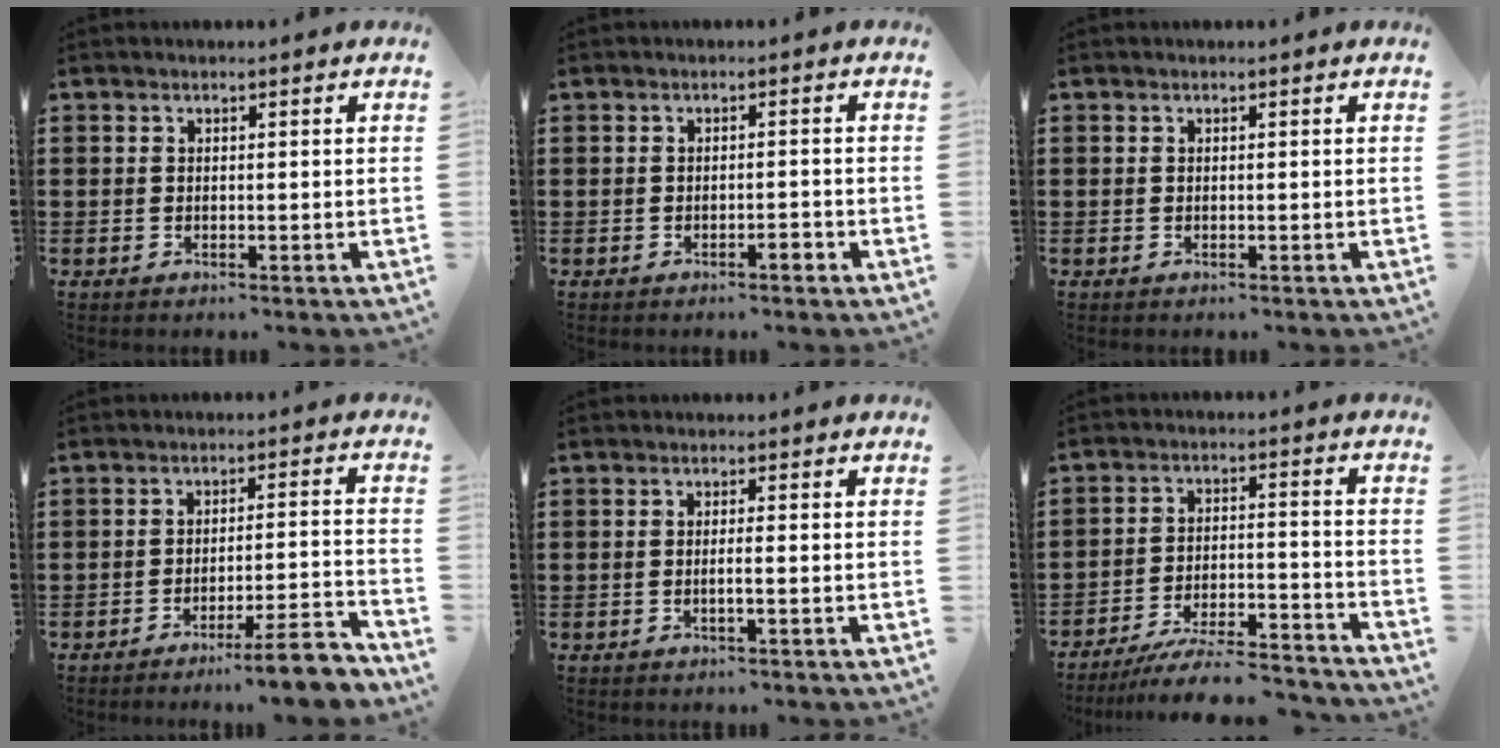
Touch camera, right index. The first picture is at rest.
{"total": 1.7, "force": [-1.2, 0.3, 1.2], "torque": [-0.023, 0.000, -0.021]}
{"total": 0.0}
{"total": 7.1, "force": [-5.6, 0.1, 4.3], "torque": [-0.064, -0.004, -0.103]}
{"total": 1.4, "force": [-0.5, -0.2, 1.3], "torque": [-0.022, -0.005, -0.010]}
{"total": 8.1, "force": [-7.4, 1.0, 3.1], "torque": [-0.050, 0.014, -0.142]}